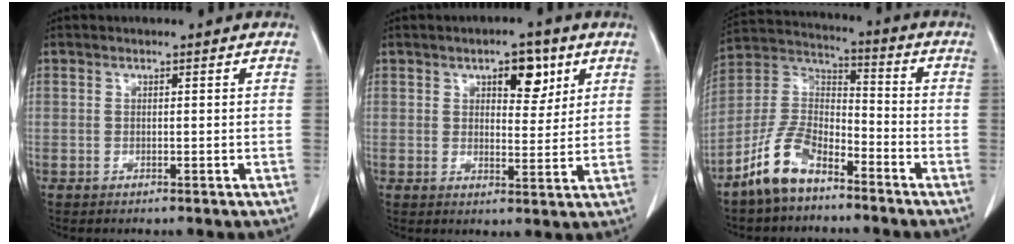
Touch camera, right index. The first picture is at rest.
{"total": 5.8, "force": [3.1, 2.7, 4.2], "torque": [-0.055, 0.002, 0.044]}
{"total": 10.7, "force": [-7.6, 4.6, 5.9], "torque": [-0.136, 0.012, -0.152]}